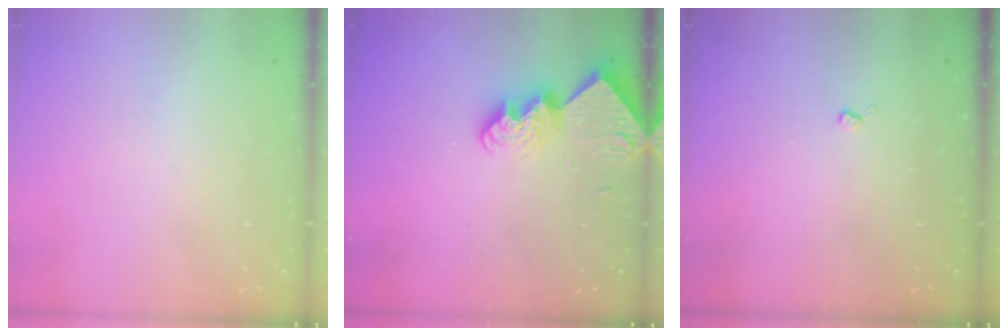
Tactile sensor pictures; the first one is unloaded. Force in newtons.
{"total": 11.5, "press": 11.4, "slide": 1.0}
{"total": 2.5, "press": 2.4, "slide": 0.5}